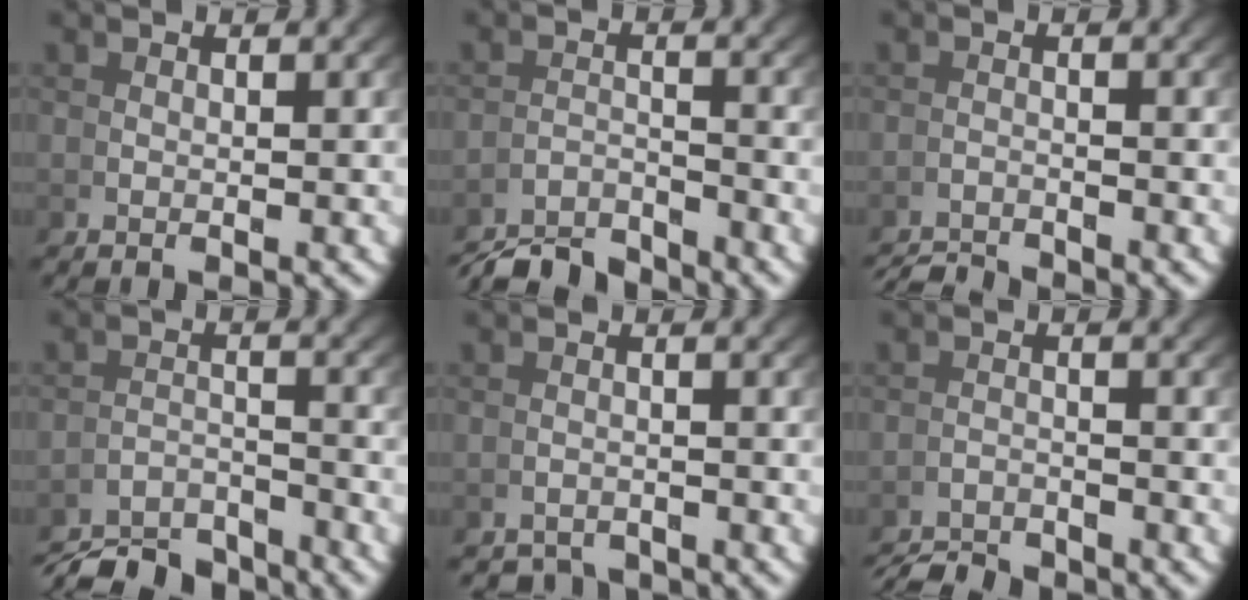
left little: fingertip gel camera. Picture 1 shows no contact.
{"total": 5.0, "force": [-4.9, 0.4, 0.9], "torque": [0.005, -0.006, -0.085]}
{"total": 2.9, "force": [-2.8, -0.5, -0.3], "torque": [0.014, -0.007, -0.050]}
{"total": 6.3, "force": [-6.0, 1.1, 1.4], "torque": [0.004, -0.011, -0.100]}
{"total": 3.1, "force": [-3.0, 0.3, -0.2], "torque": [0.018, -0.010, -0.047]}
{"total": 3.8, "force": [-3.8, 0.0, 0.1], "torque": [0.016, -0.009, -0.065]}